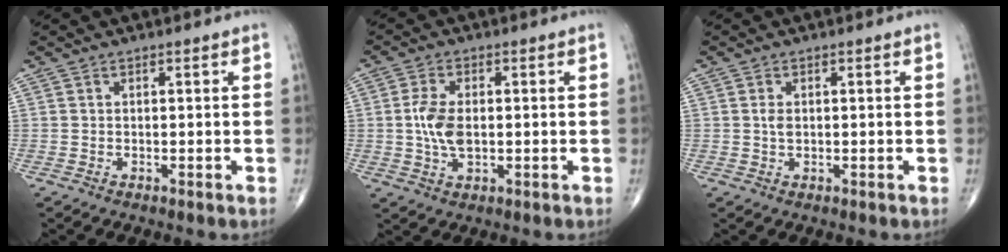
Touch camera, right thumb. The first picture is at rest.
{"total": 6.3, "force": [0.0, 3.5, 5.3], "torque": [-0.110, 0.000, -0.002]}
{"total": 1.4, "force": [0.1, 0.9, 1.1], "torque": [-0.018, 0.000, 0.003]}